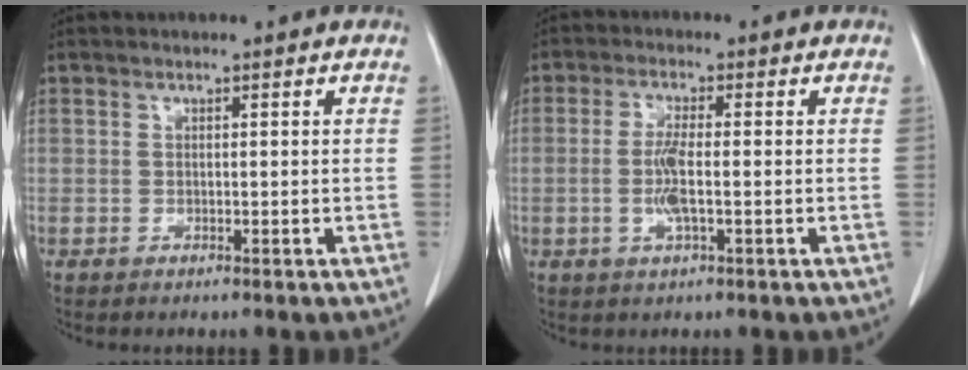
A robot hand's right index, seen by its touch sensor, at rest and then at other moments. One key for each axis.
{"total": 4.5, "fx": -0.7, "fy": 0.6, "fz": 4.4, "tx": -0.096, "ty": -0.006, "tz": -0.015}